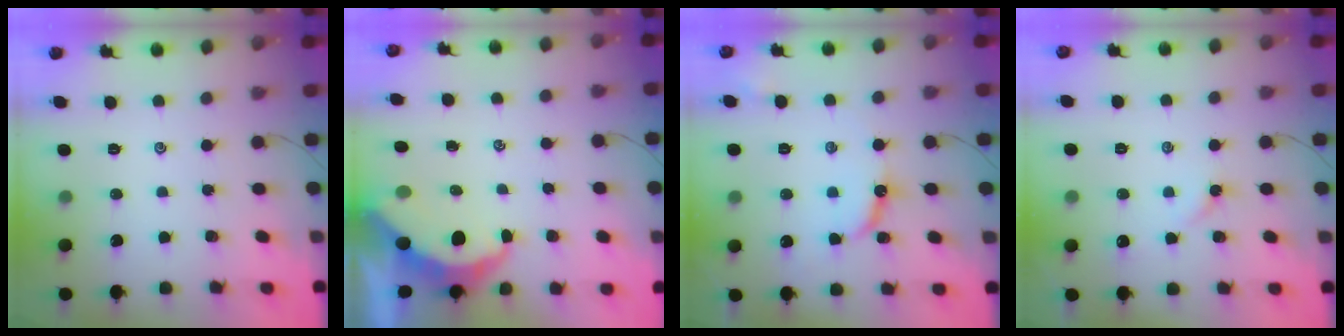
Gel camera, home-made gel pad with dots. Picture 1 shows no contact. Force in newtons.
{"total": 7.1, "press": 7.1, "slide": 0.9}
{"total": 8.9, "press": 8.9, "slide": 0.8}
{"total": 3.6, "press": 3.5, "slide": 0.7}